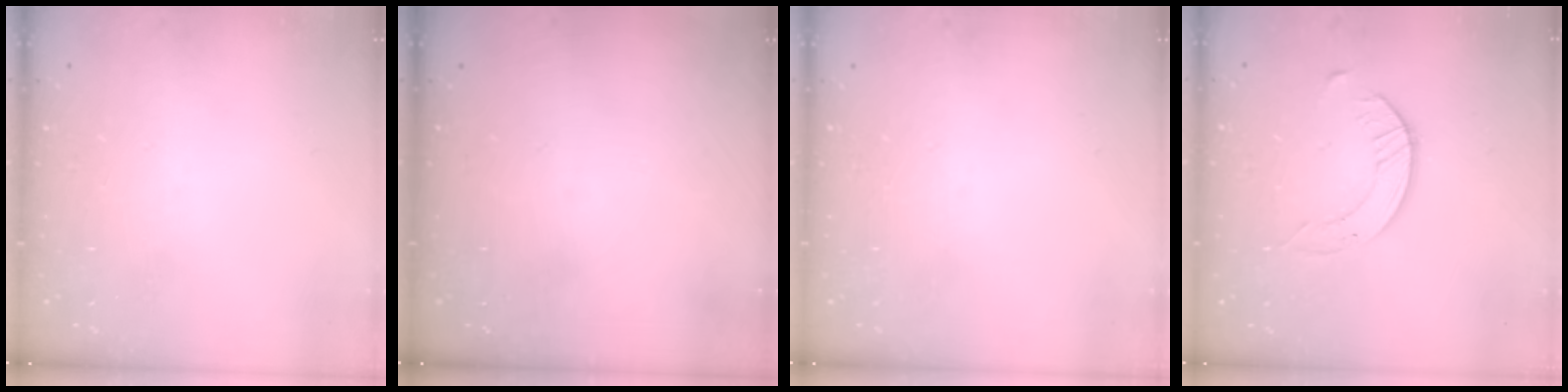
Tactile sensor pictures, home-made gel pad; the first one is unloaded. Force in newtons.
{"total": 0.0}
{"total": 0.0}
{"total": 3.5, "press": 3.4, "slide": 0.4}